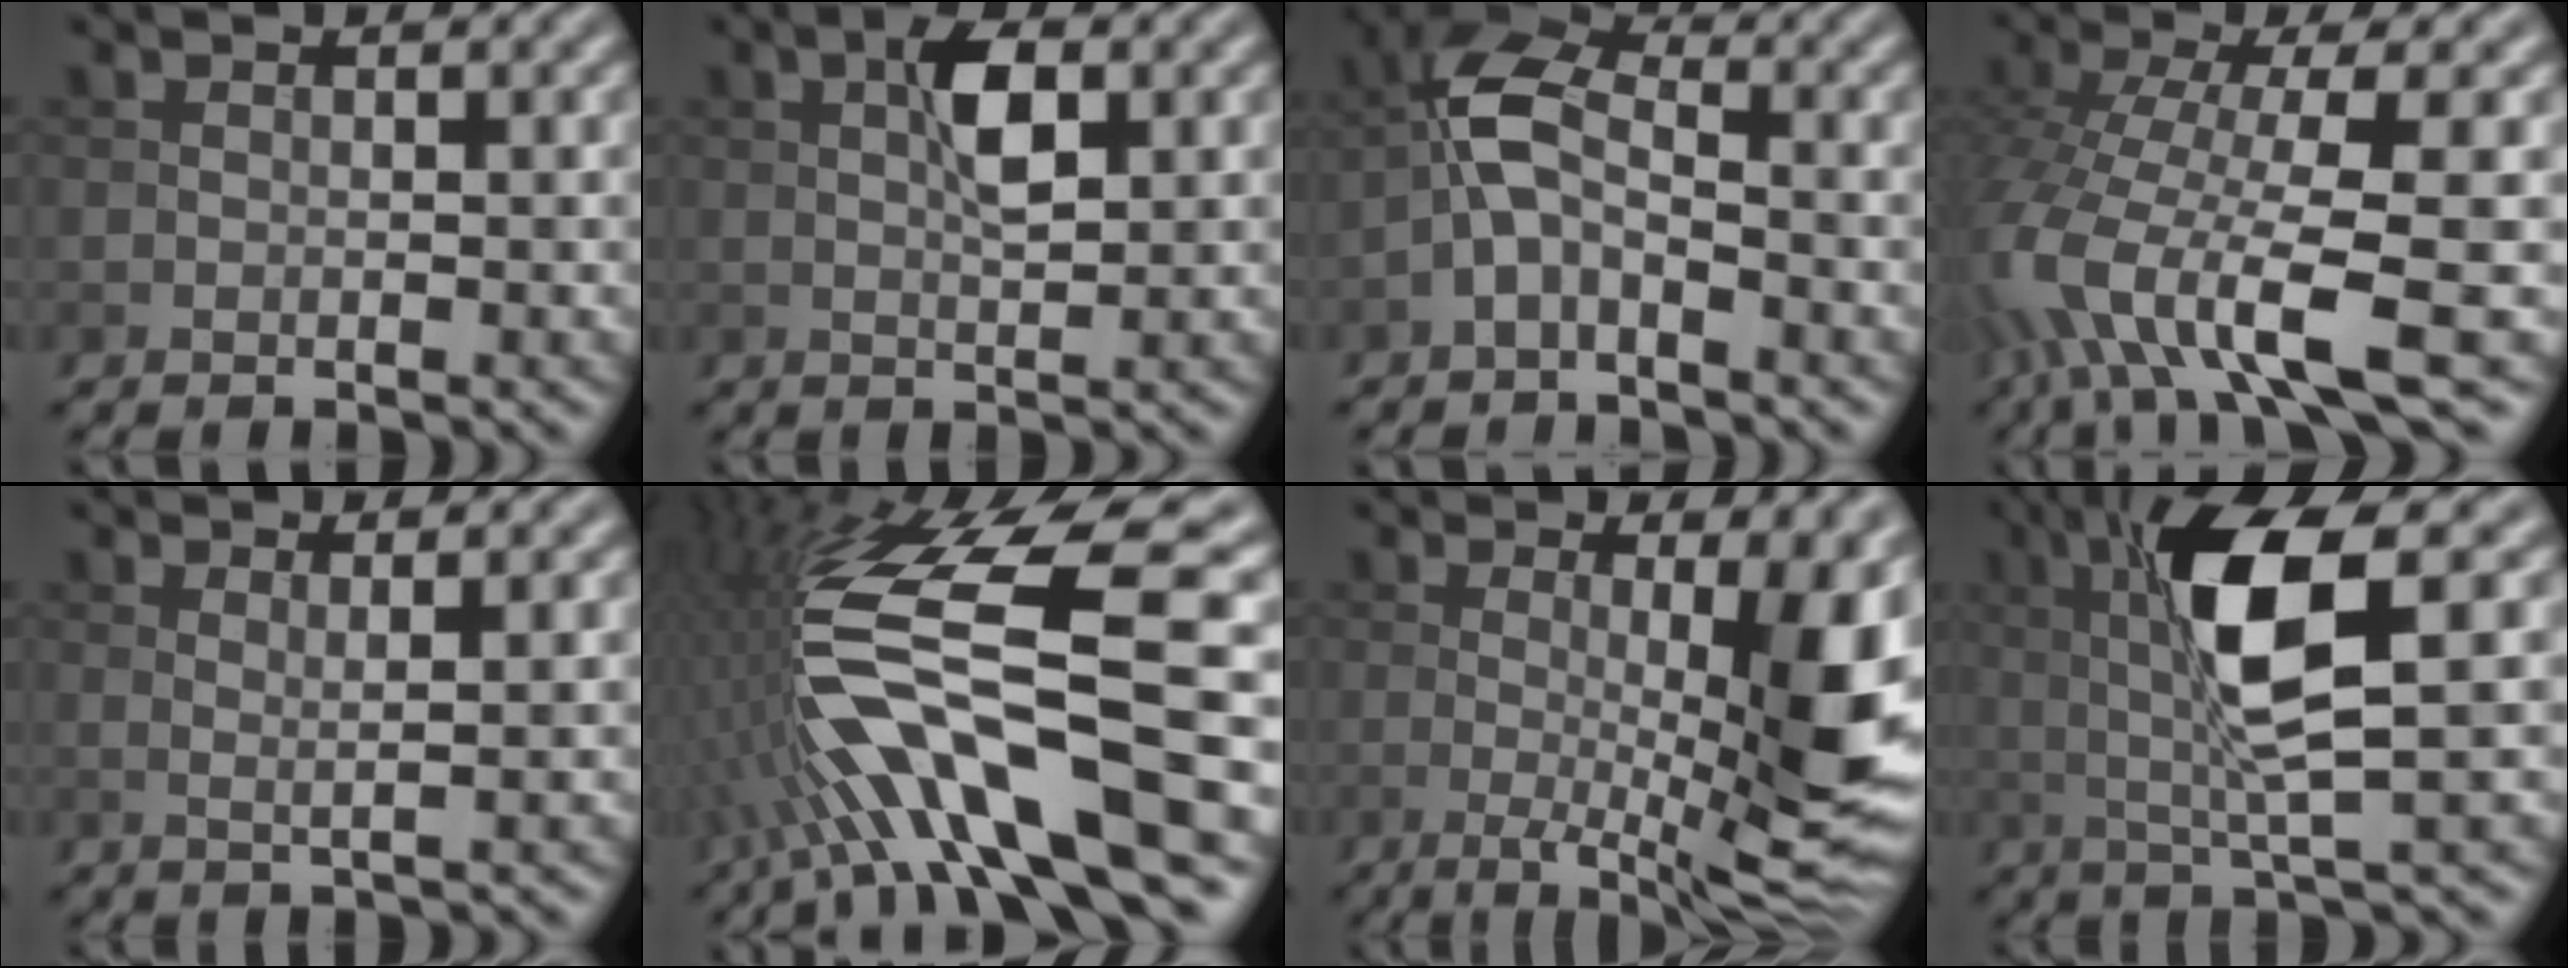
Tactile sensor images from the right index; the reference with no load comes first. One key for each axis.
{"total": 3.6, "fx": 0.8, "fy": 1.1, "fz": 3.3, "tx": -0.060, "ty": 0.005, "tz": 0.012}
{"total": 4.8, "fx": -1.7, "fy": 2.3, "fz": 3.9, "tx": -0.084, "ty": 0.017, "tz": -0.043}
{"total": 10.5, "fx": -4.7, "fy": 3.0, "fz": 8.9, "tx": -0.184, "ty": -0.006, "tz": -0.092}
{"total": 1.6, "fx": 0.7, "fy": 0.4, "fz": 1.4, "tx": -0.023, "ty": 0.000, "tz": 0.006}
{"total": 14.8, "fx": -4.2, "fy": 3.3, "fz": 13.8, "tx": -0.266, "ty": 0.018, "tz": -0.067}
{"total": 11.1, "fx": -0.2, "fy": 2.6, "fz": 10.8, "tx": -0.144, "ty": -0.010, "tz": -0.002}
{"total": 8.2, "fx": 1.4, "fy": 1.5, "fz": 7.9, "tx": -0.147, "ty": 0.000, "tz": 0.030}